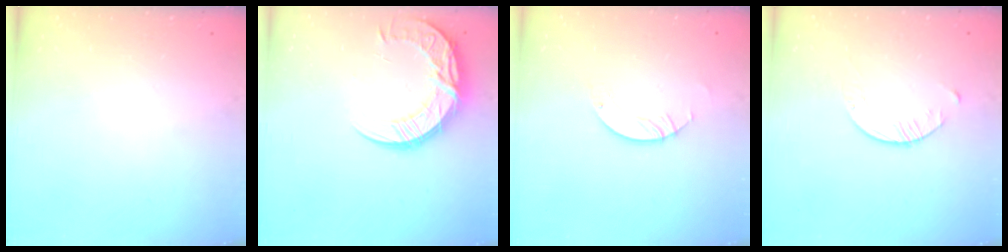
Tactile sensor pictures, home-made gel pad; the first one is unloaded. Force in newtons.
{"total": 18.4, "press": 18.4, "slide": 1.0}
{"total": 3.5, "press": 3.5, "slide": 0.2}
{"total": 4.2, "press": 4.2, "slide": 0.5}